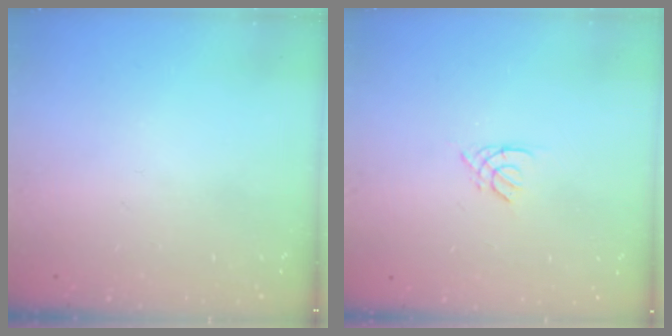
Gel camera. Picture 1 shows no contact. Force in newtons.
{"total": 1.4, "press": 1.4, "slide": 0.4}